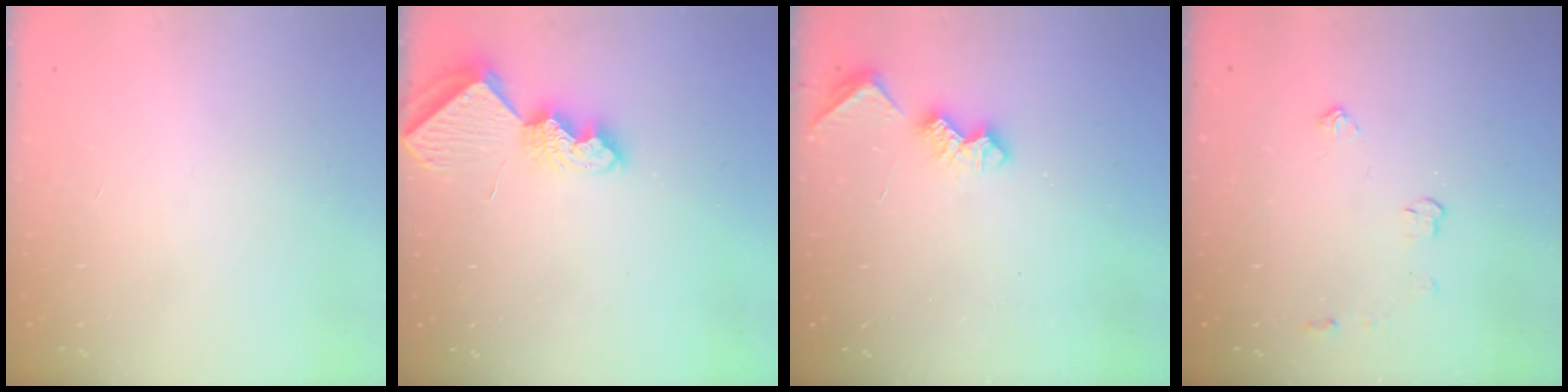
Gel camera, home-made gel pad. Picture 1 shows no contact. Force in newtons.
{"total": 8.0, "press": 8.0, "slide": 1.0}
{"total": 5.3, "press": 5.2, "slide": 0.7}
{"total": 3.6, "press": 3.5, "slide": 0.6}